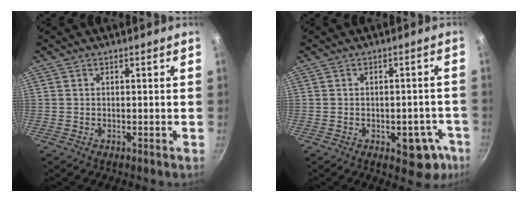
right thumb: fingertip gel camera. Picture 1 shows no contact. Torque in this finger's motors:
{"motor_torque": [2.80, 2.21, 0.56, -0.67, 0.01]}